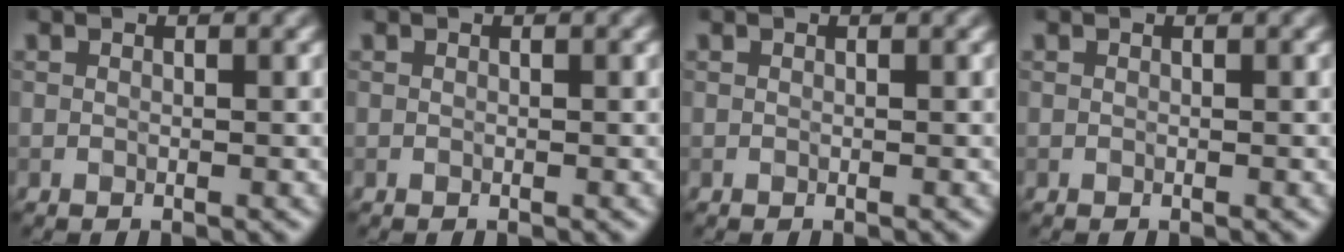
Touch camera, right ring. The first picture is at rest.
{"total": 0.0}
{"total": 0.0}
{"total": 0.0}